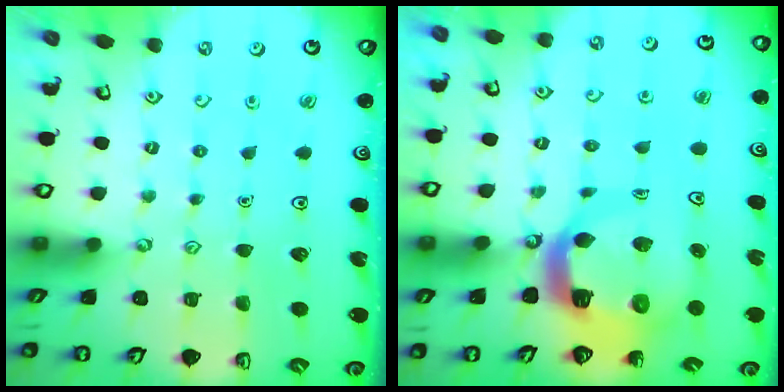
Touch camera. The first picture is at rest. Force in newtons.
{"total": 11.1, "press": 11.0, "slide": 1.5}